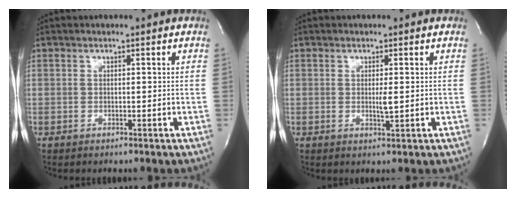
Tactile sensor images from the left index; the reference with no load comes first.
{"total": 1.7, "force": [0.1, 0.1, 1.7], "torque": [-0.033, -0.005, 0.002]}